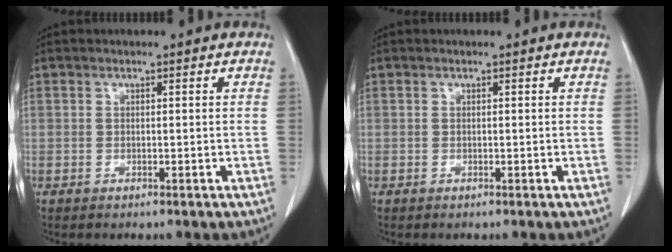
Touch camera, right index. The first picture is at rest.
{"total": 0.0}